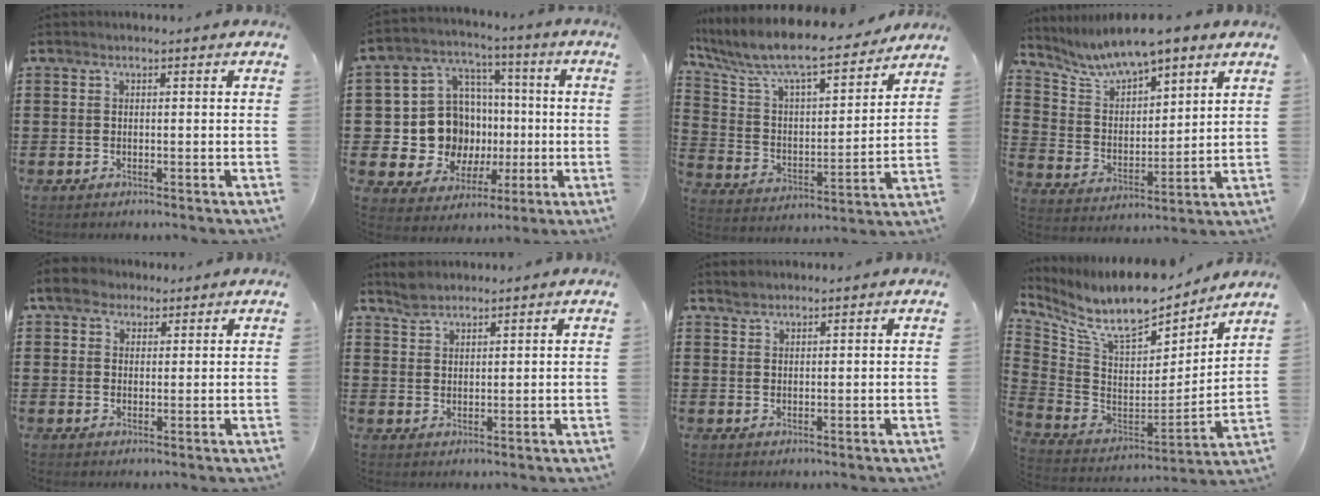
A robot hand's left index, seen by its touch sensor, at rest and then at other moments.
{"total": 12.2, "force": [-0.5, 11.3, 4.5], "torque": [-0.123, 0.004, 0.005]}
{"total": 9.1, "force": [8.0, 1.1, 4.2], "torque": [-0.120, -0.062, 0.131]}
{"total": 7.7, "force": [6.8, 1.7, 3.3], "torque": [-0.092, -0.027, 0.118]}
{"total": 4.7, "force": [3.0, 2.9, 2.0], "torque": [-0.046, 0.011, 0.054]}
{"total": 2.8, "force": [2.5, 0.9, 0.6], "torque": [-0.017, 0.002, 0.050]}
{"total": 1.4, "force": [1.3, 0.4, 0.1], "torque": [-0.004, 0.000, 0.027]}
{"total": 10.9, "force": [8.7, 3.5, 5.5], "torque": [-0.139, -0.063, 0.154]}